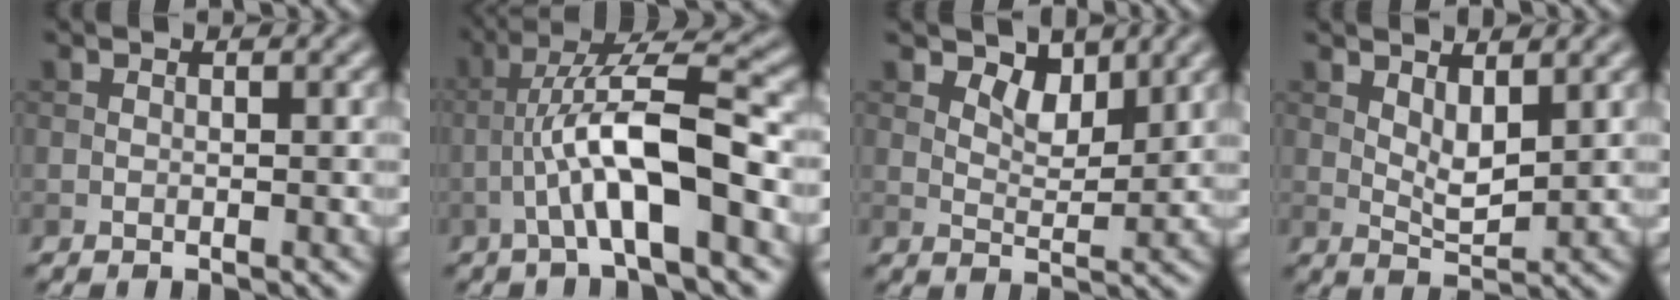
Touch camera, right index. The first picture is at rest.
{"total": 7.7, "force": [-2.3, 1.4, 7.2], "torque": [-0.123, 0.022, -0.041]}
{"total": 3.2, "force": [2.2, 1.6, 1.8], "torque": [-0.038, -0.006, 0.033]}
{"total": 2.8, "force": [1.4, 1.1, 2.2], "torque": [-0.043, -0.006, 0.029]}